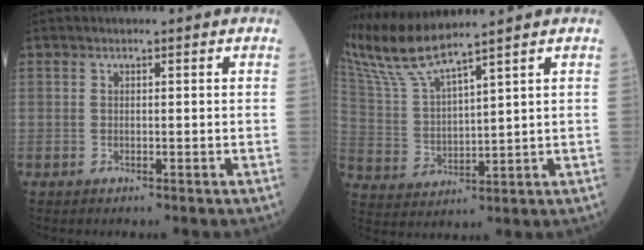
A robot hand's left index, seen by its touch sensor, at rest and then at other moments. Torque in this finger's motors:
{"motor_torque": [0.34, -0.41, 0.25, 0.07]}